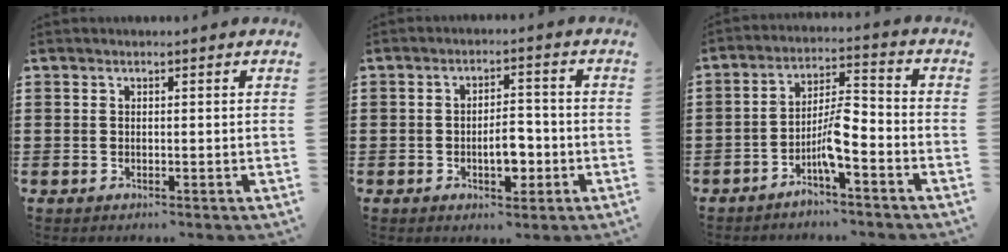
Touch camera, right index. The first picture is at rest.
{"total": 5.4, "force": [-1.5, 2.5, 4.5], "torque": [-0.062, 0.000, -0.028]}
{"total": 6.4, "force": [-3.6, 1.2, 5.2], "torque": [-0.110, -0.007, -0.071]}